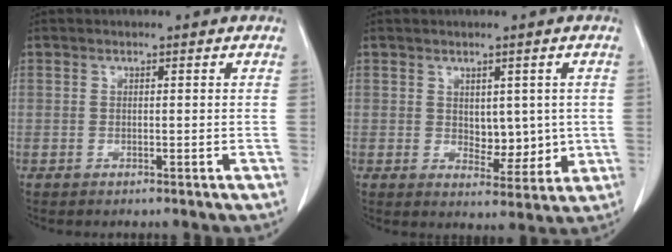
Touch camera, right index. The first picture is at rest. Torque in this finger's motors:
{"motor_torque": [0.09, 0.11, 0.08, 0.02]}